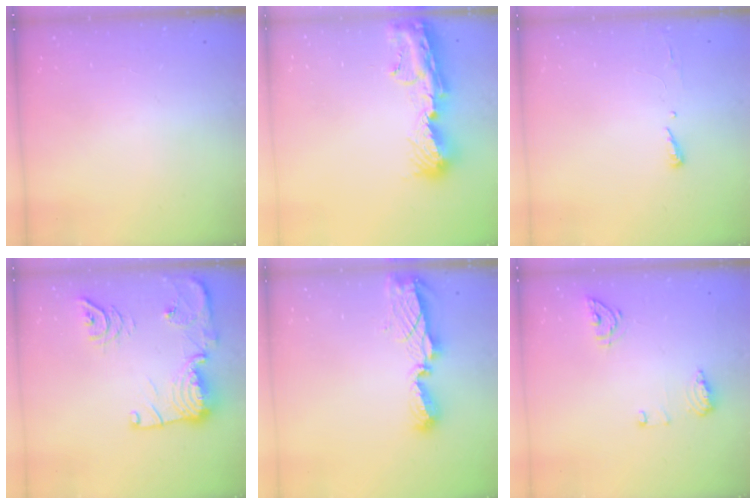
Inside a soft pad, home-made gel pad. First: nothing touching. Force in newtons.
{"total": 13.0, "press": 12.9, "slide": 1.3}
{"total": 2.9, "press": 2.9, "slide": 0.4}
{"total": 18.6, "press": 18.6, "slide": 1.1}
{"total": 8.5, "press": 8.5, "slide": 0.3}
{"total": 9.2, "press": 9.0, "slide": 2.1}